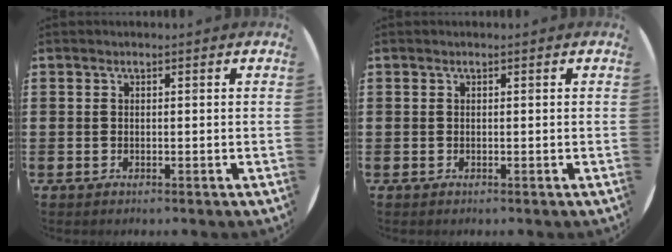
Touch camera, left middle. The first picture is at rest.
{"total": 0.0}